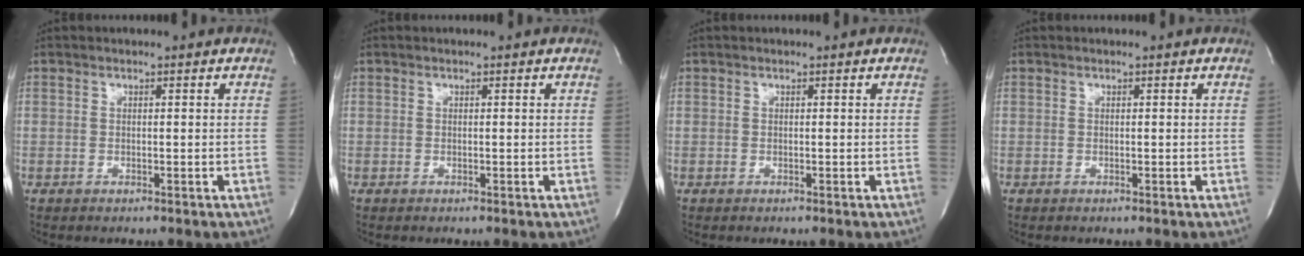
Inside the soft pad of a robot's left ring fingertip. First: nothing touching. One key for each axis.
{"total": 0.0}
{"total": 0.0}
{"total": 0.0}